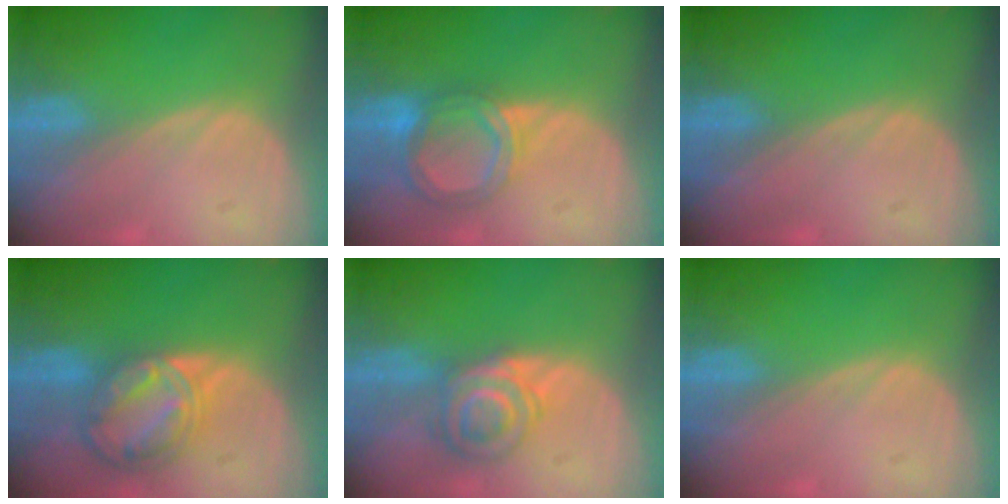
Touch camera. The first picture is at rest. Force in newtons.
{"total": 6.4, "press": 5.6, "slide": 3.0}
{"total": 0.0}
{"total": 8.7, "press": 7.4, "slide": 4.6}
{"total": 6.5, "press": 5.8, "slide": 3.0}
{"total": 0.0}